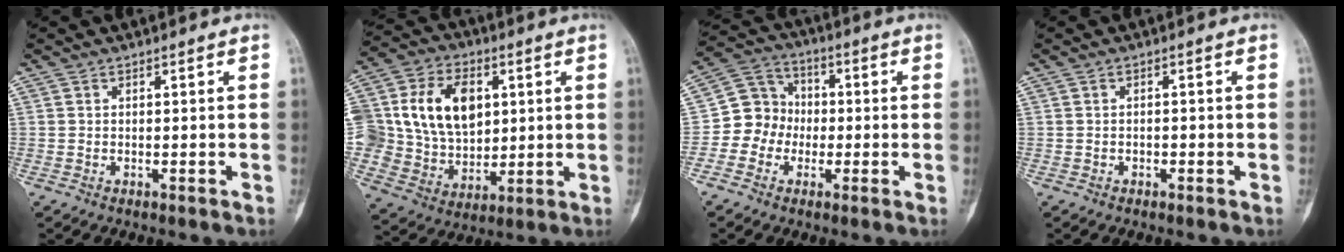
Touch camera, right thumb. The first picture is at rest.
{"total": 20.8, "force": [4.4, 15.6, 13.0], "torque": [-0.229, 0.009, 0.091]}
{"total": 8.7, "force": [-1.5, 8.0, 3.0], "torque": [-0.021, 0.033, -0.041]}
{"total": 1.0, "force": [-0.4, 0.7, 0.5], "torque": [-0.005, 0.003, -0.007]}